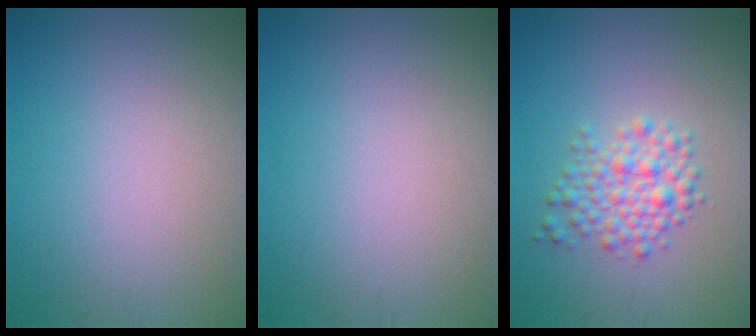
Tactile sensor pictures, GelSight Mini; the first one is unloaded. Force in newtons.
{"total": 0.0}
{"total": 3.4, "press": 3.4, "slide": 0.1}